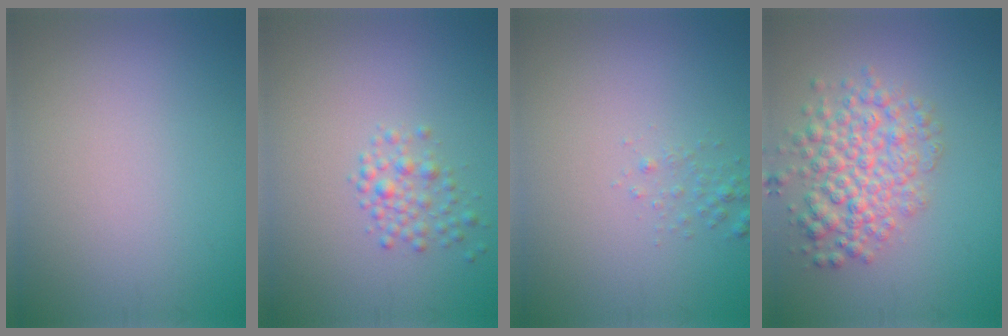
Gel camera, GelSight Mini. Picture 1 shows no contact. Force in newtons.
{"total": 1.9, "press": 1.9, "slide": 0.1}
{"total": 0.9, "press": 0.9, "slide": 0.1}
{"total": 5.2, "press": 5.2, "slide": 0.2}